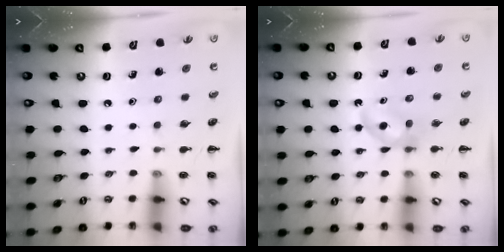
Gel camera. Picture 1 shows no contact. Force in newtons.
{"total": 4.0, "press": 3.9, "slide": 1.1}